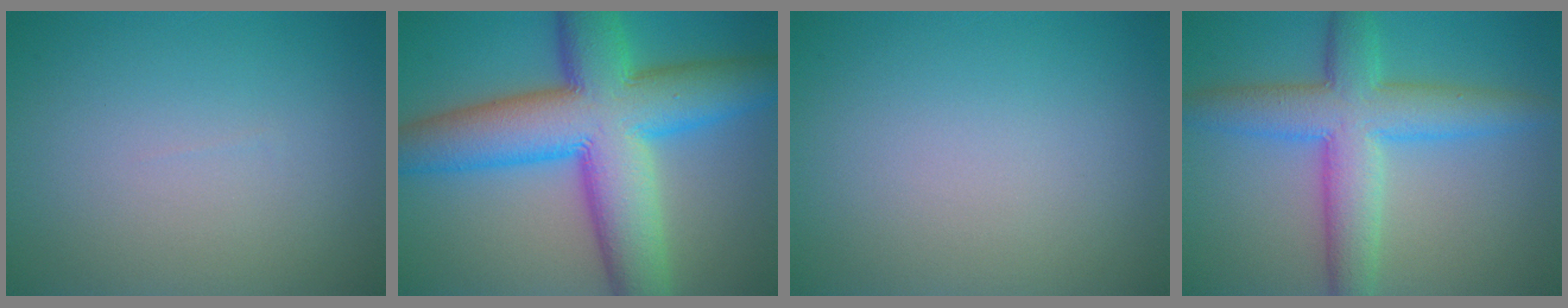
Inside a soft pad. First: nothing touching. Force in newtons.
{"total": 13.9, "press": 13.9, "slide": 0.2}
{"total": 0.0}
{"total": 7.1, "press": 7.1, "slide": 0.2}